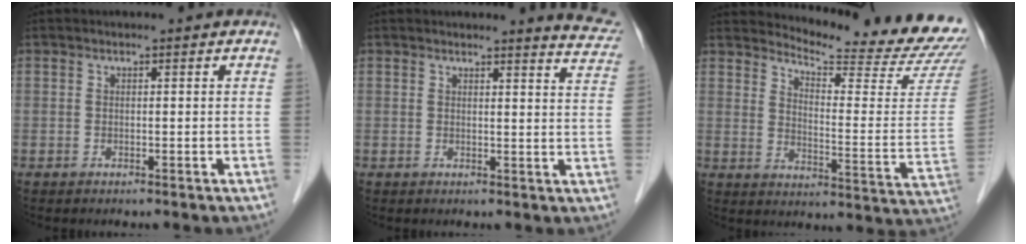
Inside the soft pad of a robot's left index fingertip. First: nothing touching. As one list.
[{"total": 5.8, "force": [5.8, 0.1, 0.7], "torque": [-0.007, -0.040, 0.040]}, {"total": 19.5, "force": [19.2, -0.5, 3.5], "torque": [-0.060, -0.141, 0.225]}]